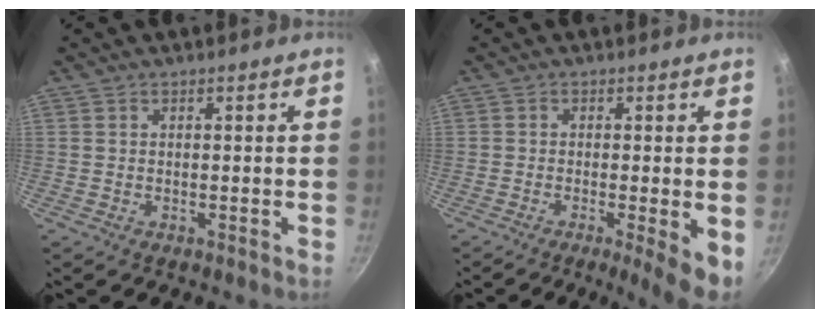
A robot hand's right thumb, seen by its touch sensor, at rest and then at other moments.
{"total": 6.3, "force": [-1.7, 1.1, 6.0], "torque": [-0.081, -0.005, -0.024]}